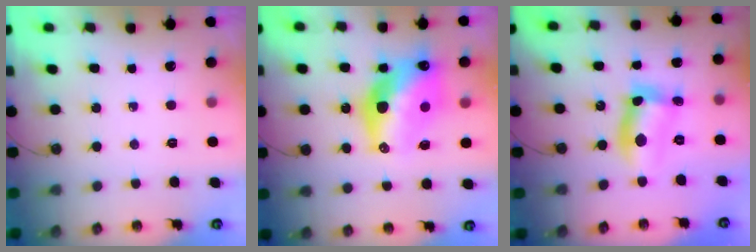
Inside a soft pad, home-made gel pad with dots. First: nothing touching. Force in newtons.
{"total": 17.1, "press": 17.0, "slide": 1.4}
{"total": 11.5, "press": 11.1, "slide": 3.0}